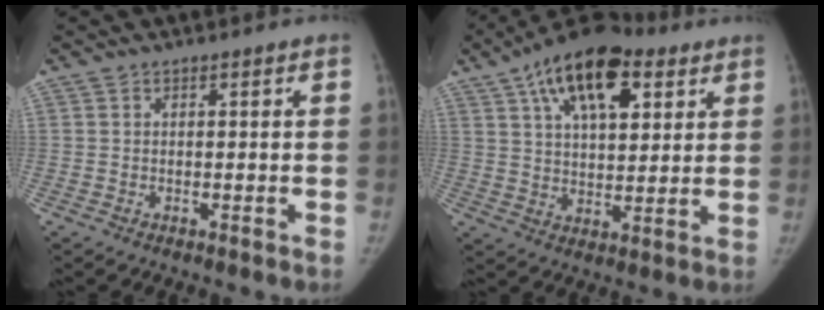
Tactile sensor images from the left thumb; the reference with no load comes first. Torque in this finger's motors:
{"motor_torque": [1.66, 1.70, 1.69, -1.08, 0.19]}